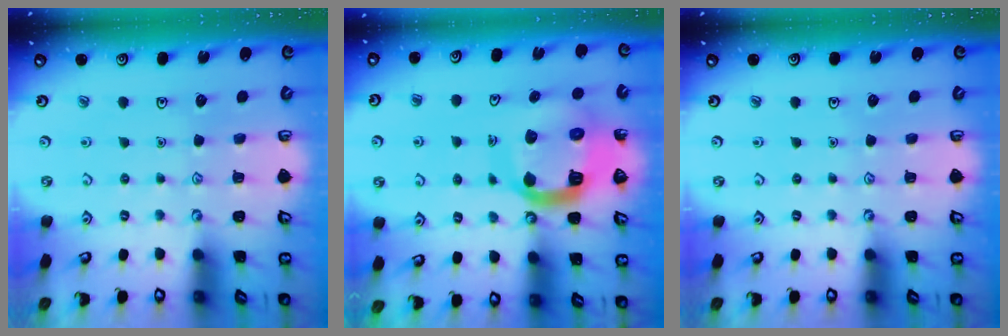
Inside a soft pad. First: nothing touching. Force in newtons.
{"total": 15.0, "press": 14.9, "slide": 1.7}
{"total": 0.0}